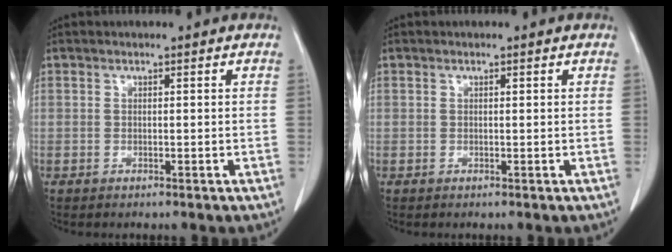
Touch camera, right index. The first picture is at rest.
{"total": 0.0}